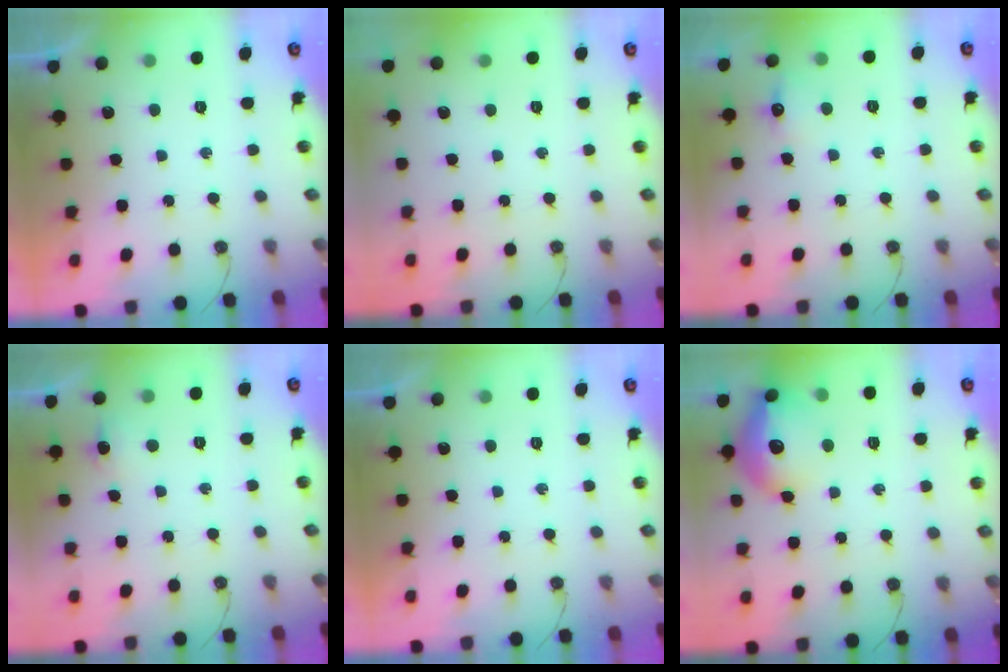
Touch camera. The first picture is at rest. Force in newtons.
{"total": 0.0}
{"total": 5.9, "press": 5.8, "slide": 0.9}
{"total": 5.4, "press": 5.3, "slide": 1.3}
{"total": 0.0}
{"total": 17.2, "press": 17.2, "slide": 1.4}